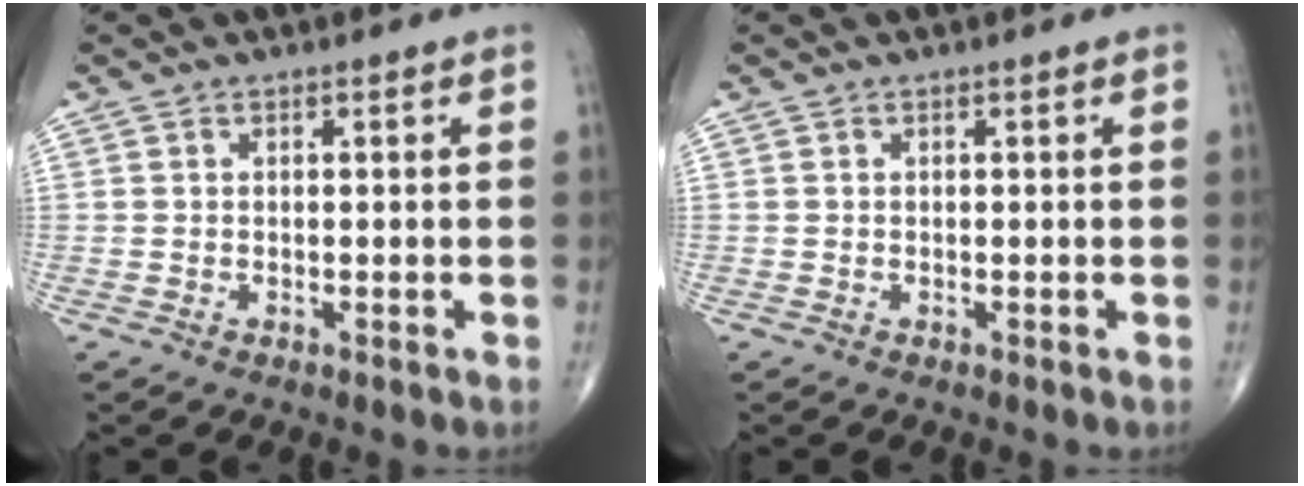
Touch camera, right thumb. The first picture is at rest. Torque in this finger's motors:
{"motor_torque": [0.00, 0.00, 0.03, -0.03, 0.00]}